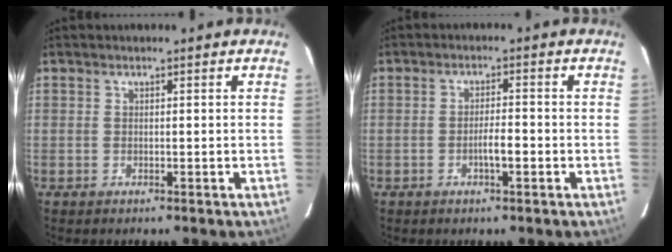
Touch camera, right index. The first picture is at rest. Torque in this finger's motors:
{"motor_torque": [0.33, -0.28, 0.07, 0.05]}